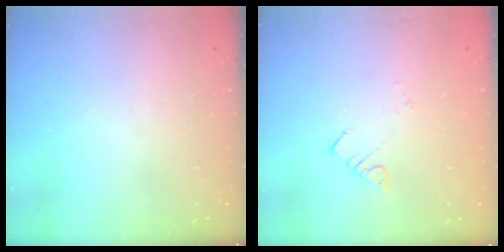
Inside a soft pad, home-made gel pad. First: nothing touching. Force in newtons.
{"total": 1.9, "press": 1.9, "slide": 0.1}